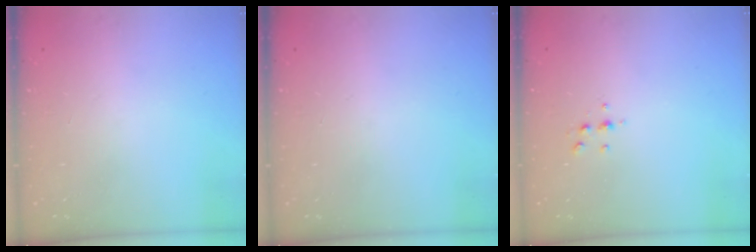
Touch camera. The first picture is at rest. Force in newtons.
{"total": 0.0}
{"total": 5.3, "press": 5.2, "slide": 1.0}